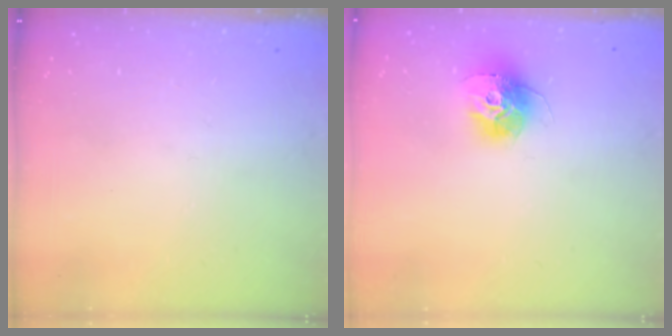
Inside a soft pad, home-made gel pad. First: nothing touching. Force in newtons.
{"total": 12.6, "press": 12.6, "slide": 1.1}